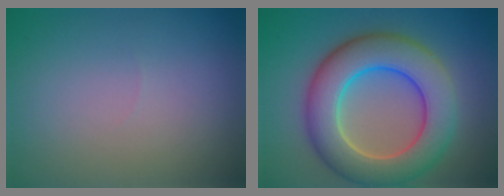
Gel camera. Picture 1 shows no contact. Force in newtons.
{"total": 9.8, "press": 9.7, "slide": 0.4}